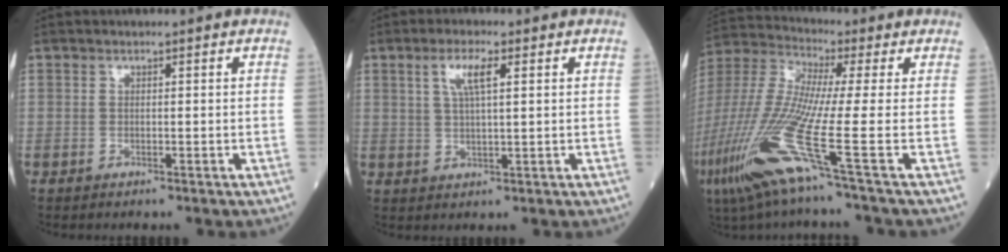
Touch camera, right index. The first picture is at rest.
{"total": 4.7, "force": [1.9, 0.8, 4.2], "torque": [-0.085, 0.007, 0.038]}
{"total": 18.9, "force": [-7.7, -0.4, 17.2], "torque": [-0.403, -0.043, -0.161]}